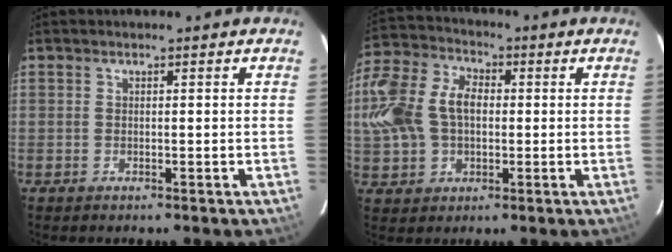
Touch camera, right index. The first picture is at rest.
{"total": 17.9, "force": [0.4, 13.2, 12.1], "torque": [-0.295, 0.035, 0.010]}